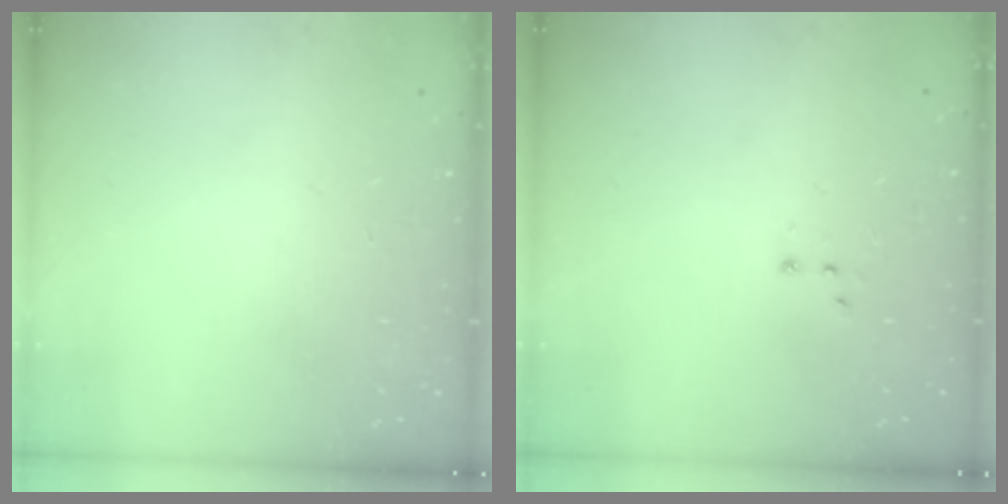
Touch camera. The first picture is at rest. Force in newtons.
{"total": 3.0, "press": 2.9, "slide": 0.7}